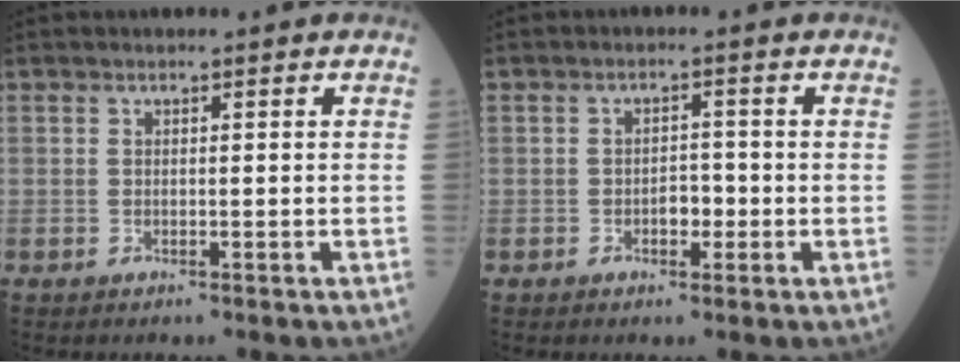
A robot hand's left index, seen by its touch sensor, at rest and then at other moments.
{"total": 2.5, "force": [-1.1, 1.4, 1.7], "torque": [-0.023, 0.003, -0.017]}